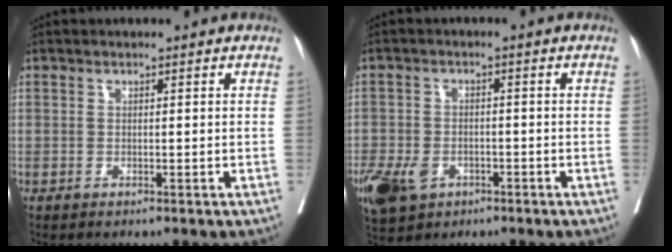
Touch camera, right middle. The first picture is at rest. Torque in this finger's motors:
{"motor_torque": [0.97, -0.91, 0.11, 0.09]}